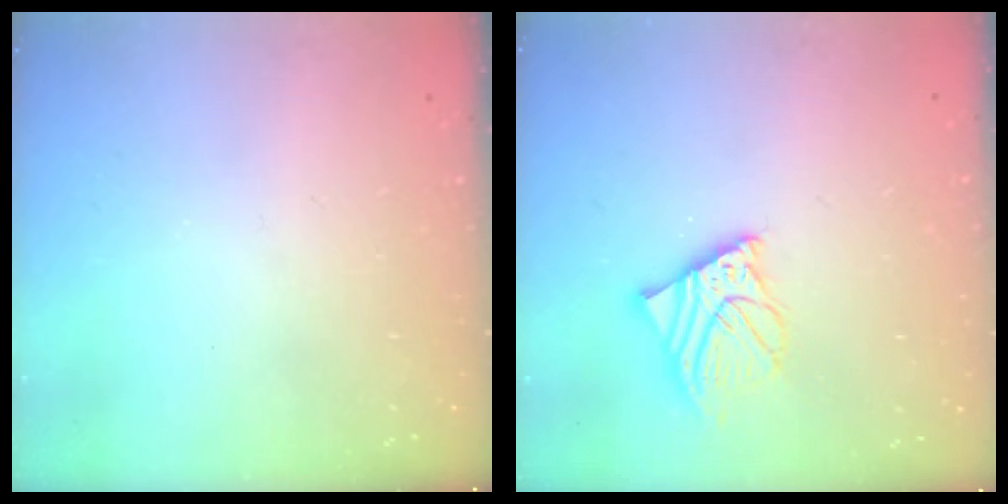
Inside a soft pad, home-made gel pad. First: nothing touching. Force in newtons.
{"total": 9.4, "press": 9.3, "slide": 1.4}